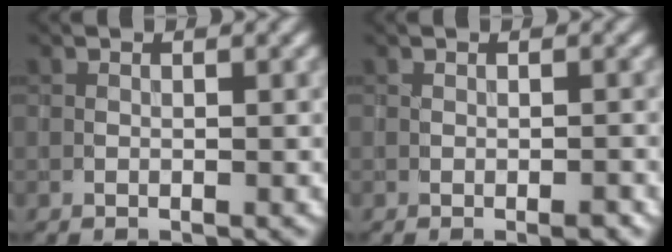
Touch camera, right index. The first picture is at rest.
{"total": 1.2, "force": [-0.5, 0.2, 1.1], "torque": [-0.016, -0.002, -0.009]}